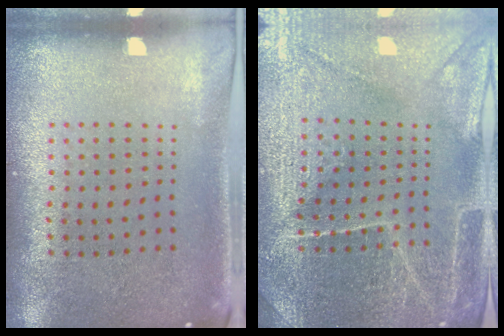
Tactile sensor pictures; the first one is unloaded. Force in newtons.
{"total": 4.1, "press": 4.0, "slide": 1.1}